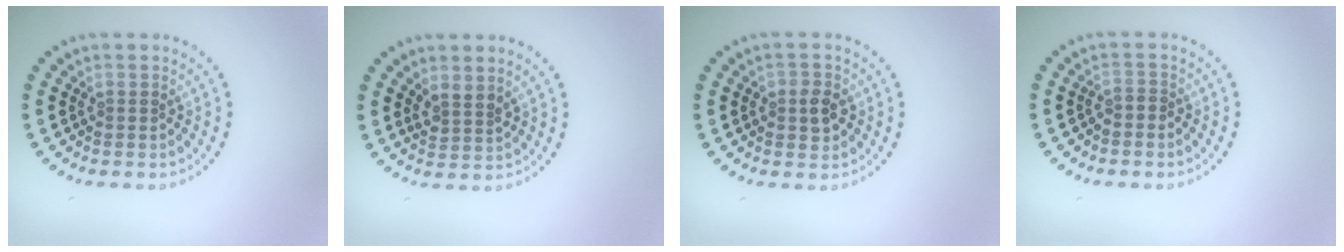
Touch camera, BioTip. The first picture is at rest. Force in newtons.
{"total": 1.7, "press": 1.3, "slide": 1.2}
{"total": 2.1, "press": 2.0, "slide": 0.5}
{"total": 0.6, "press": 0.4, "slide": 0.4}